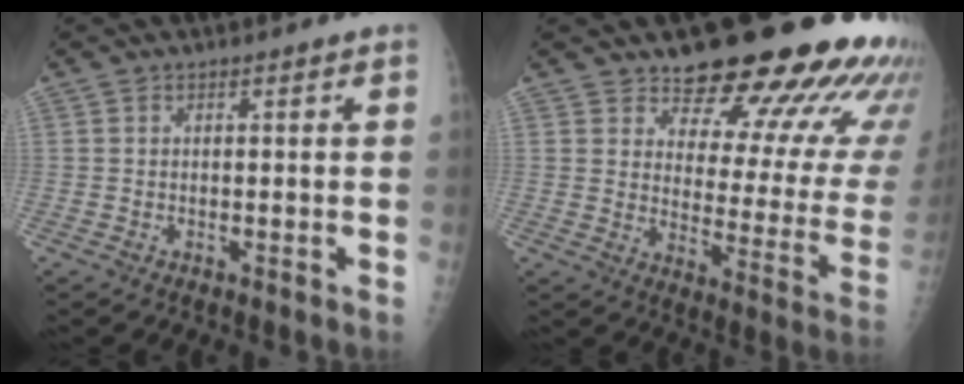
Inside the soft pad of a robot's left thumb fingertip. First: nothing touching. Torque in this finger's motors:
{"motor_torque": [1.02, 0.16, 1.37, -1.07, 0.10]}